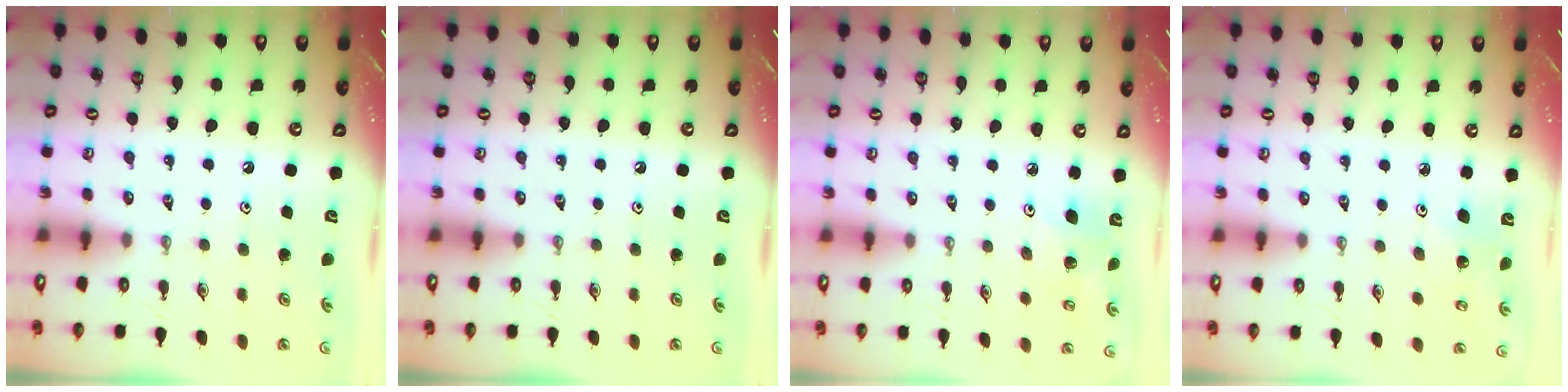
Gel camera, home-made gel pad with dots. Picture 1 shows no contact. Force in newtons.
{"total": 0.0}
{"total": 4.3, "press": 4.0, "slide": 1.6}
{"total": 3.9, "press": 3.8, "slide": 0.8}